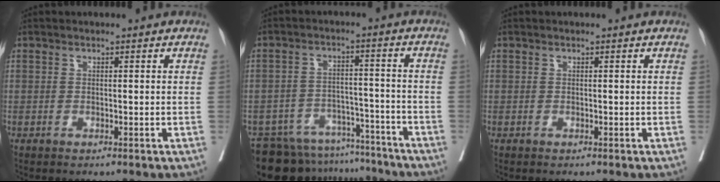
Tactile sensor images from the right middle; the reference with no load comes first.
{"total": 14.3, "force": [-13.1, 5.4, 2.3], "torque": [-0.038, 0.023, -0.183]}
{"total": 0.0}